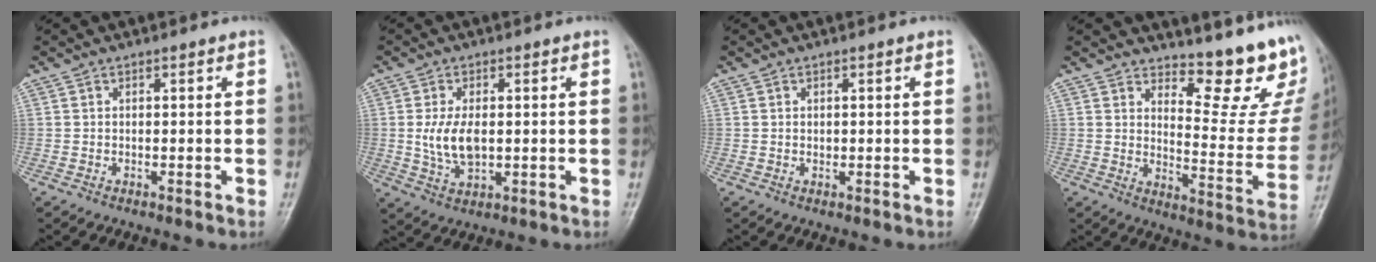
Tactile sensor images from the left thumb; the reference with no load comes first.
{"total": 7.1, "force": [0.2, 4.0, 5.9], "torque": [-0.116, -0.006, 0.007]}
{"total": 0.8, "force": [0.1, 0.6, 0.4], "torque": [-0.006, 0.000, 0.003]}
{"total": 14.9, "force": [12.0, 4.3, 7.7], "torque": [-0.055, -0.129, 0.154]}